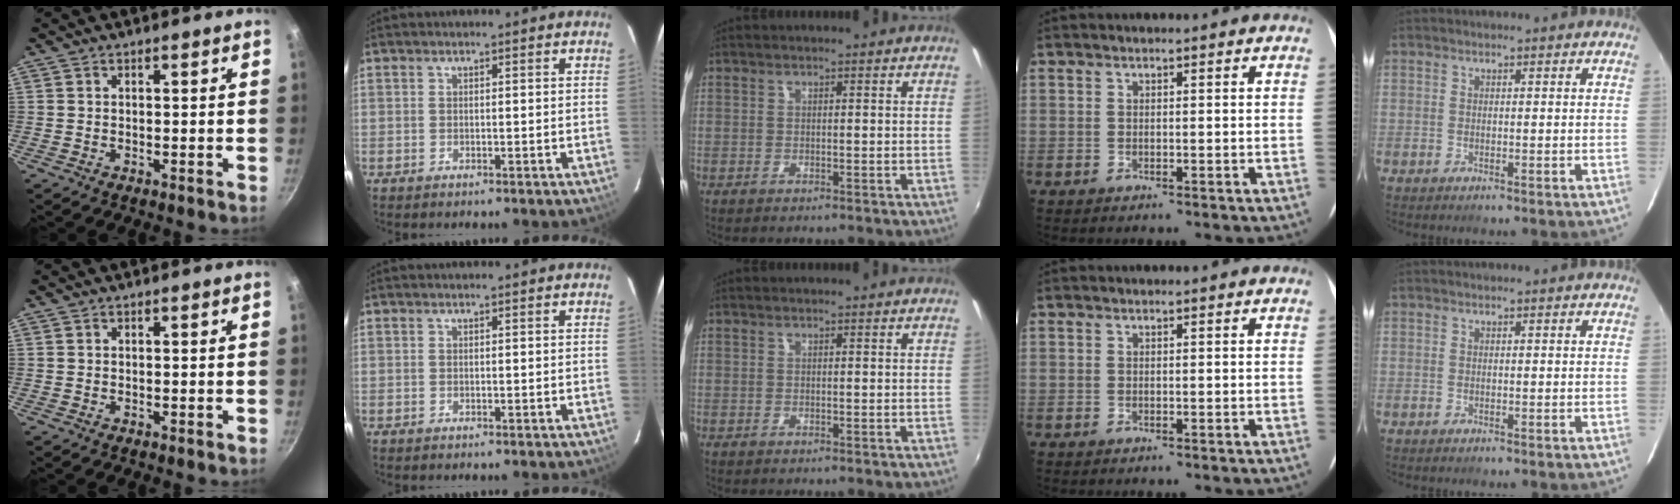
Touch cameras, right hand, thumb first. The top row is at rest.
{}